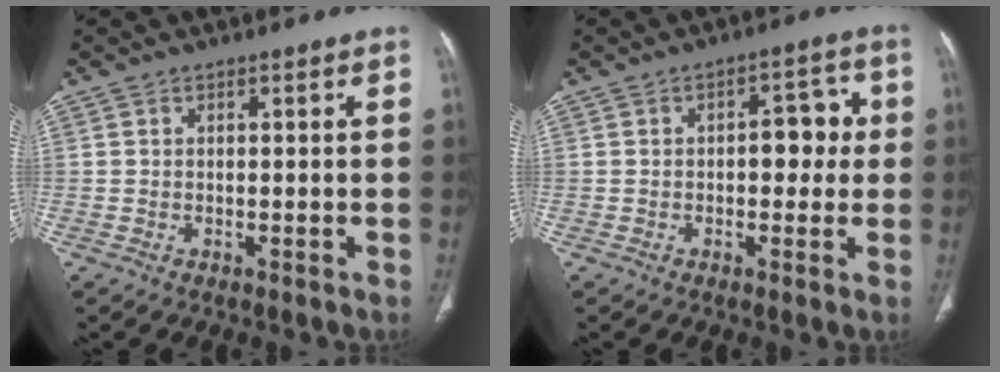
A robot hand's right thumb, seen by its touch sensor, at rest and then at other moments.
{"total": 6.6, "force": [0.2, 3.9, 5.3], "torque": [-0.034, 0.020, -0.003]}